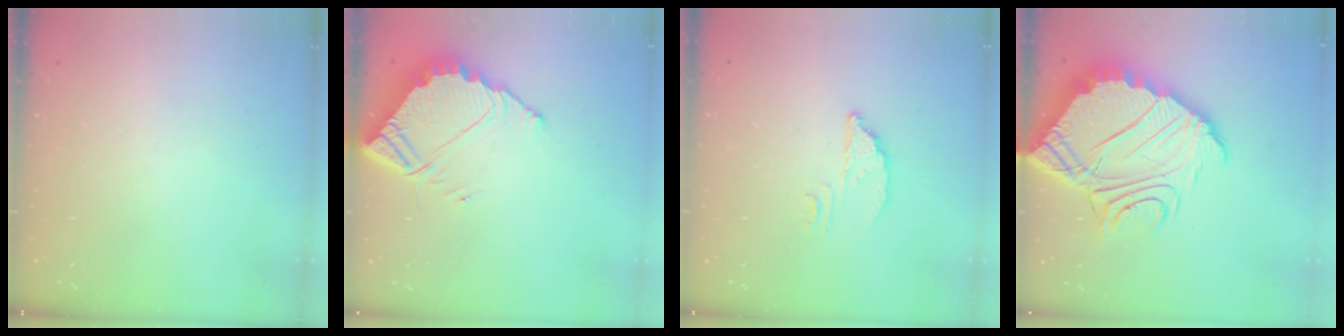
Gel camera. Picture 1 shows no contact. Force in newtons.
{"total": 7.2, "press": 7.2, "slide": 0.3}
{"total": 2.8, "press": 2.8, "slide": 0.2}
{"total": 18.5, "press": 18.5, "slide": 1.5}